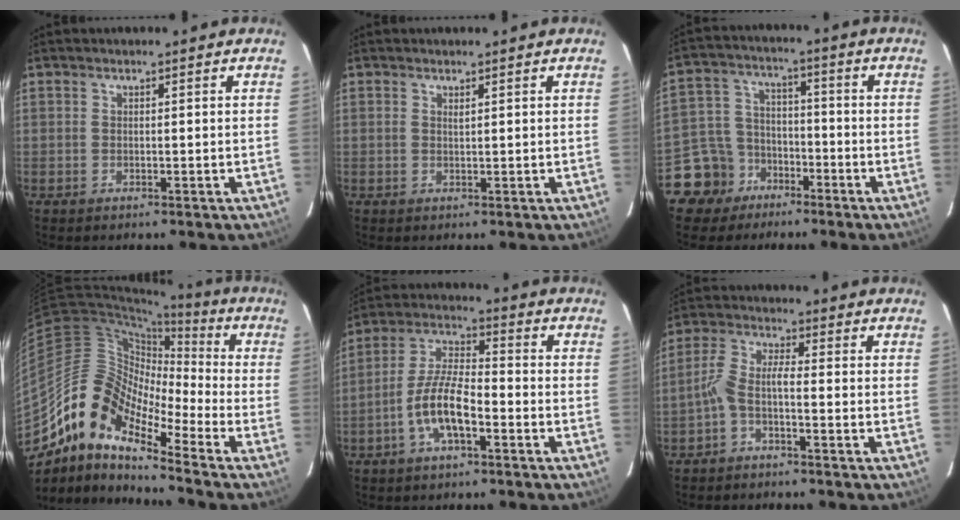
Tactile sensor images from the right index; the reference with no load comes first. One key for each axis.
{"total": 0.5, "fx": 0.4, "fy": 0.1, "fz": 0.3, "tx": -0.006, "ty": 0.000, "tz": 0.007}
{"total": 9.3, "fx": -5.8, "fy": 7.1, "fz": 1.0, "tx": -0.042, "ty": 0.035, "tz": -0.099}
{"total": 13.0, "fx": -9.0, "fy": 4.8, "fz": 7.9, "tx": -0.124, "ty": 0.015, "tz": -0.191}
{"total": 10.0, "fx": -4.4, "fy": 3.3, "fz": 8.4, "tx": -0.180, "ty": 0.007, "tz": -0.085}
{"total": 3.8, "fx": -2.0, "fy": 1.0, "fz": 3.1, "tx": -0.081, "ty": 0.014, "tz": -0.043}